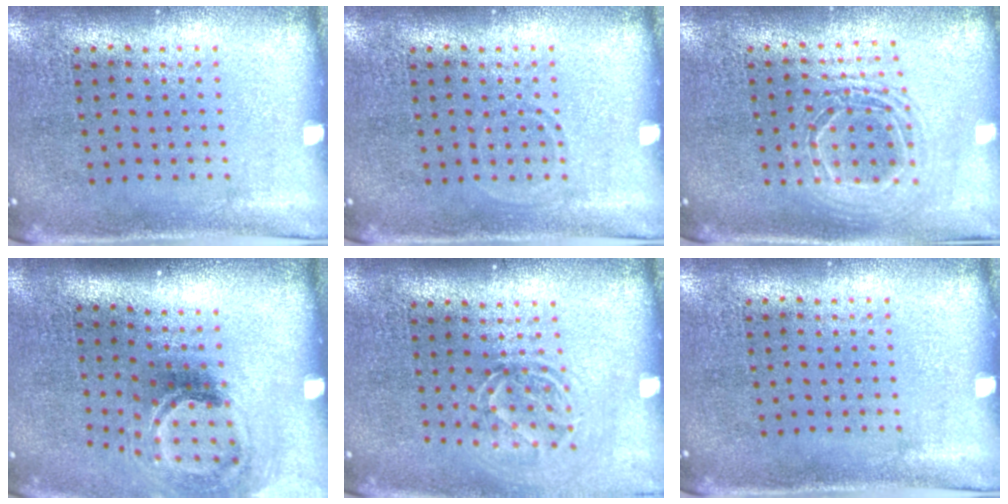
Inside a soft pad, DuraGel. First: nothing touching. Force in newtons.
{"total": 0.6, "press": 0.5, "slide": 0.2}
{"total": 1.6, "press": 1.4, "slide": 0.8}
{"total": 2.0, "press": 1.3, "slide": 1.6}
{"total": 1.6, "press": 1.2, "slide": 1.1}
{"total": 0.0}